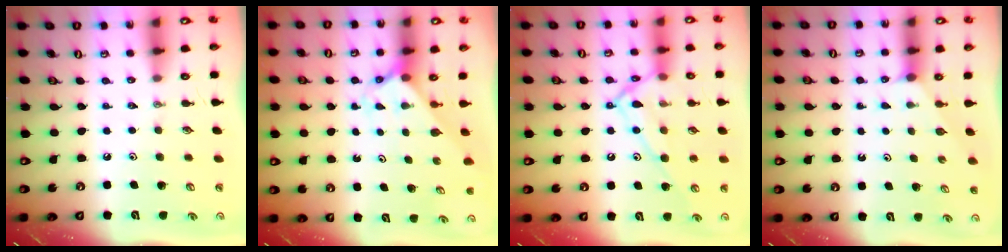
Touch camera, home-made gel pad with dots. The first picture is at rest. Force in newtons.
{"total": 2.1, "press": 2.1, "slide": 0.1}
{"total": 14.7, "press": 14.6, "slide": 1.2}
{"total": 0.9, "press": 0.9, "slide": 0.2}